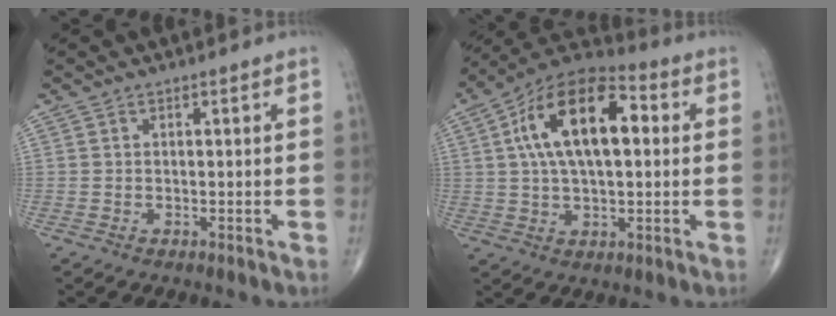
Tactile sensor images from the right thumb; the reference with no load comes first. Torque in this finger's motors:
{"motor_torque": [-0.01, 0.57, 0.91, 0.36, 0.32]}